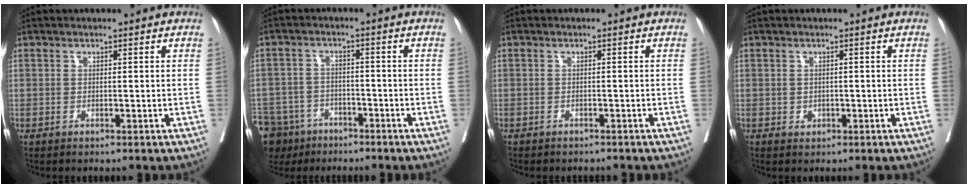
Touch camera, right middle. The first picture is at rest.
{"total": 13.3, "force": [-9.1, 9.0, 3.8], "torque": [-0.117, -0.005, -0.139]}
{"total": 4.0, "force": [-3.6, 1.2, 1.1], "torque": [-0.013, -0.002, -0.046]}
{"total": 0.9, "force": [-0.2, 0.8, 0.5], "torque": [-0.007, 0.001, 0.000]}